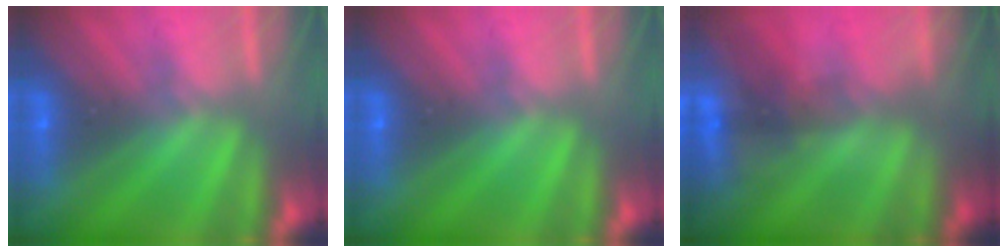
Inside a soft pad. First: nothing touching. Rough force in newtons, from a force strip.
{"total": 0.0}
{"total": 4.5}